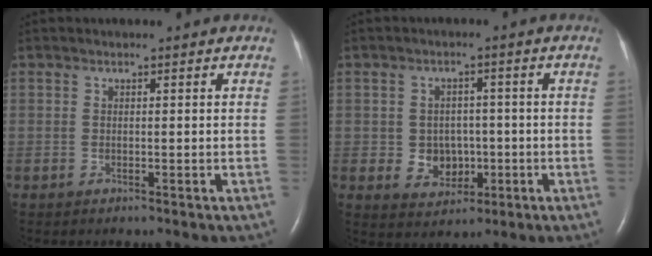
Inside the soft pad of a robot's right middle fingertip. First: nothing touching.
{"total": 5.0, "force": [-0.9, 4.3, 2.5], "torque": [-0.037, 0.011, -0.003]}